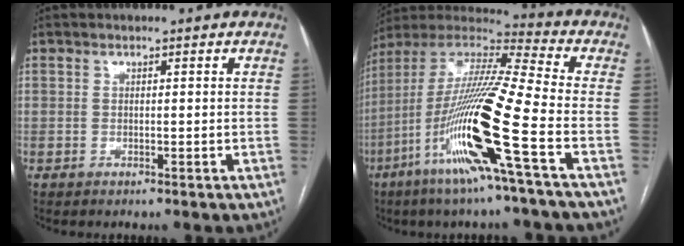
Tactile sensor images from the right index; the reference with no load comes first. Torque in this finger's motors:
{"motor_torque": [2.14, 0.00, 0.61, 0.21]}